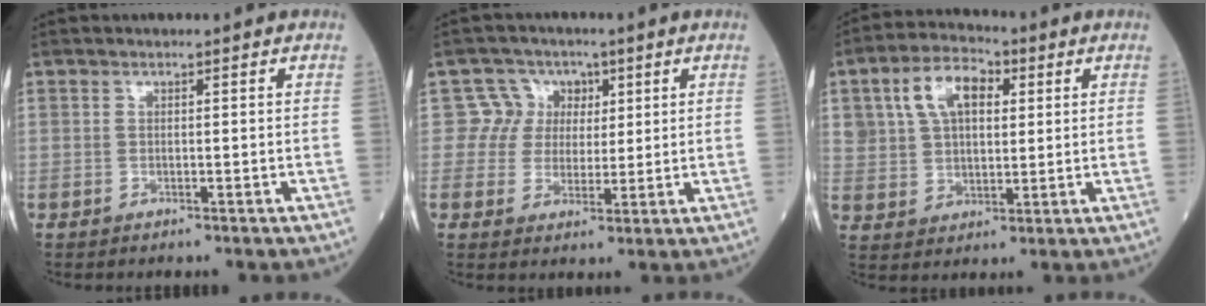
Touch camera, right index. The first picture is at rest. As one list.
[{"total": 5.4, "force": [1.6, 5.2, -0.1], "torque": [0.019, 0.015, 0.022]}, {"total": 9.7, "force": [3.5, 5.8, 6.9], "torque": [-0.134, 0.029, 0.066]}]